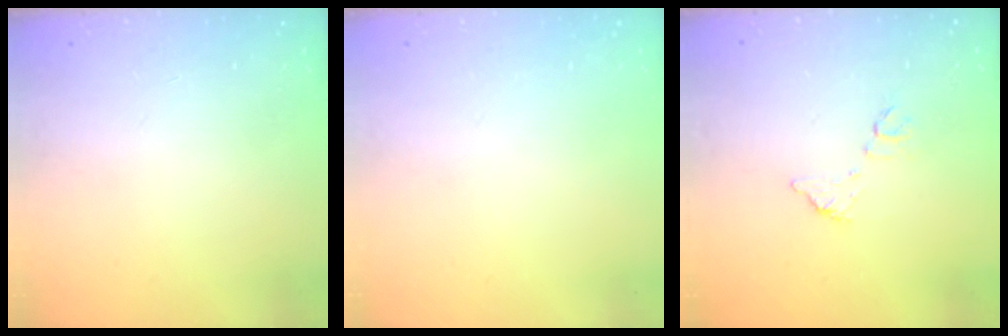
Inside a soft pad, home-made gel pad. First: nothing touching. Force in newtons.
{"total": 0.0}
{"total": 6.5, "press": 6.5, "slide": 0.2}